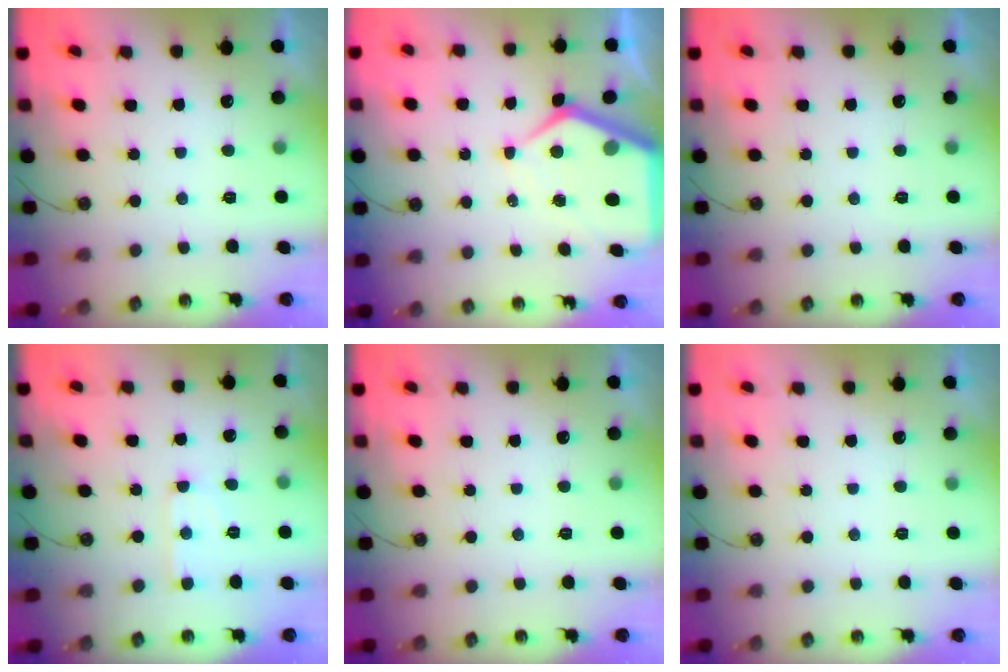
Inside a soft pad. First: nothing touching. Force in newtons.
{"total": 10.4, "press": 10.4, "slide": 0.9}
{"total": 0.0}
{"total": 5.1, "press": 5.0, "slide": 0.3}
{"total": 0.0}
{"total": 0.0}